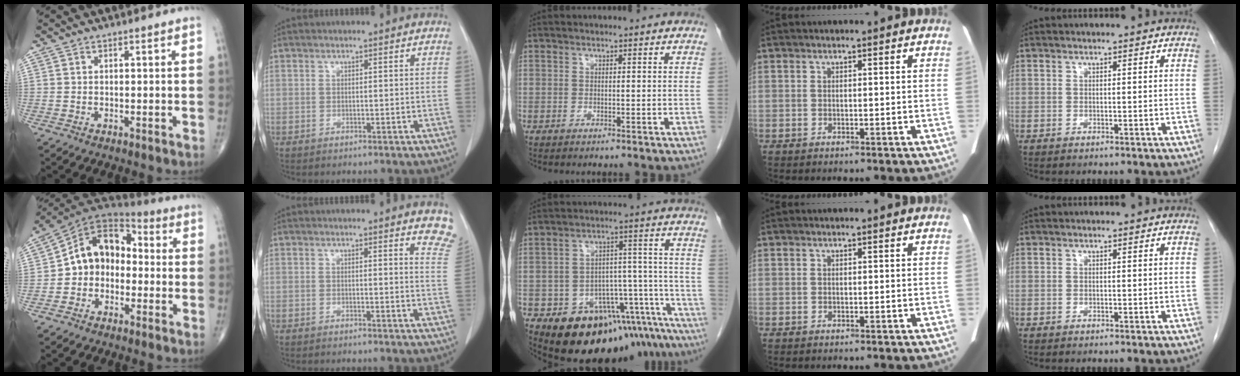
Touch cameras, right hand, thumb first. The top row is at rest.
{"thumb": {"total": 12.5, "force": [-1.2, 9.6, 7.9], "torque": [-0.097, 0.046, -0.039]}, "index": {"total": 5.7, "force": [5.2, 1.0, 2.1], "torque": [-0.009, -0.026, 0.028]}, "middle": {"total": 18.9, "force": [-16.1, 7.5, 6.6], "torque": [-0.029, 0.062, -0.205]}}